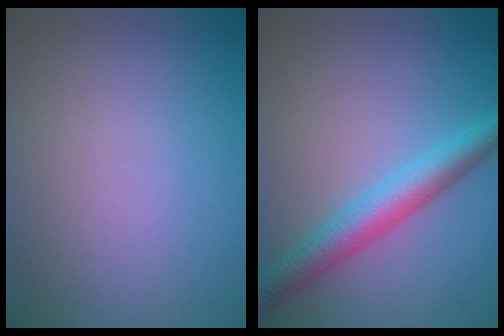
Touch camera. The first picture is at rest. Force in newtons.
{"total": 4.5, "press": 4.5, "slide": 0.1}